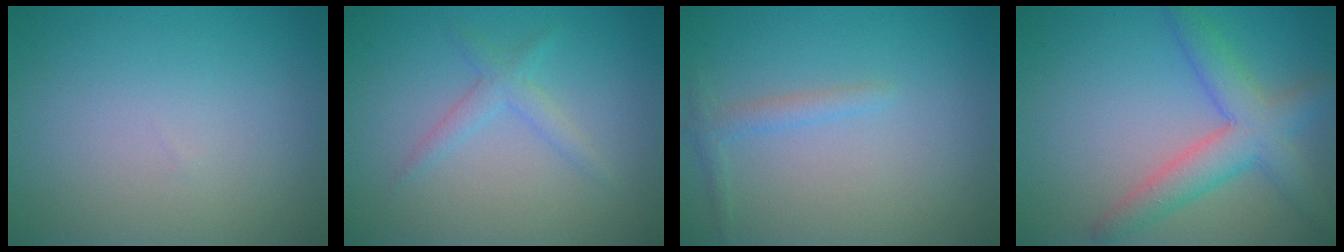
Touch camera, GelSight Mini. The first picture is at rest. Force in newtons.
{"total": 1.7, "press": 1.7, "slide": 0.1}
{"total": 1.3, "press": 1.3, "slide": 0.1}
{"total": 5.1, "press": 5.1, "slide": 0.2}